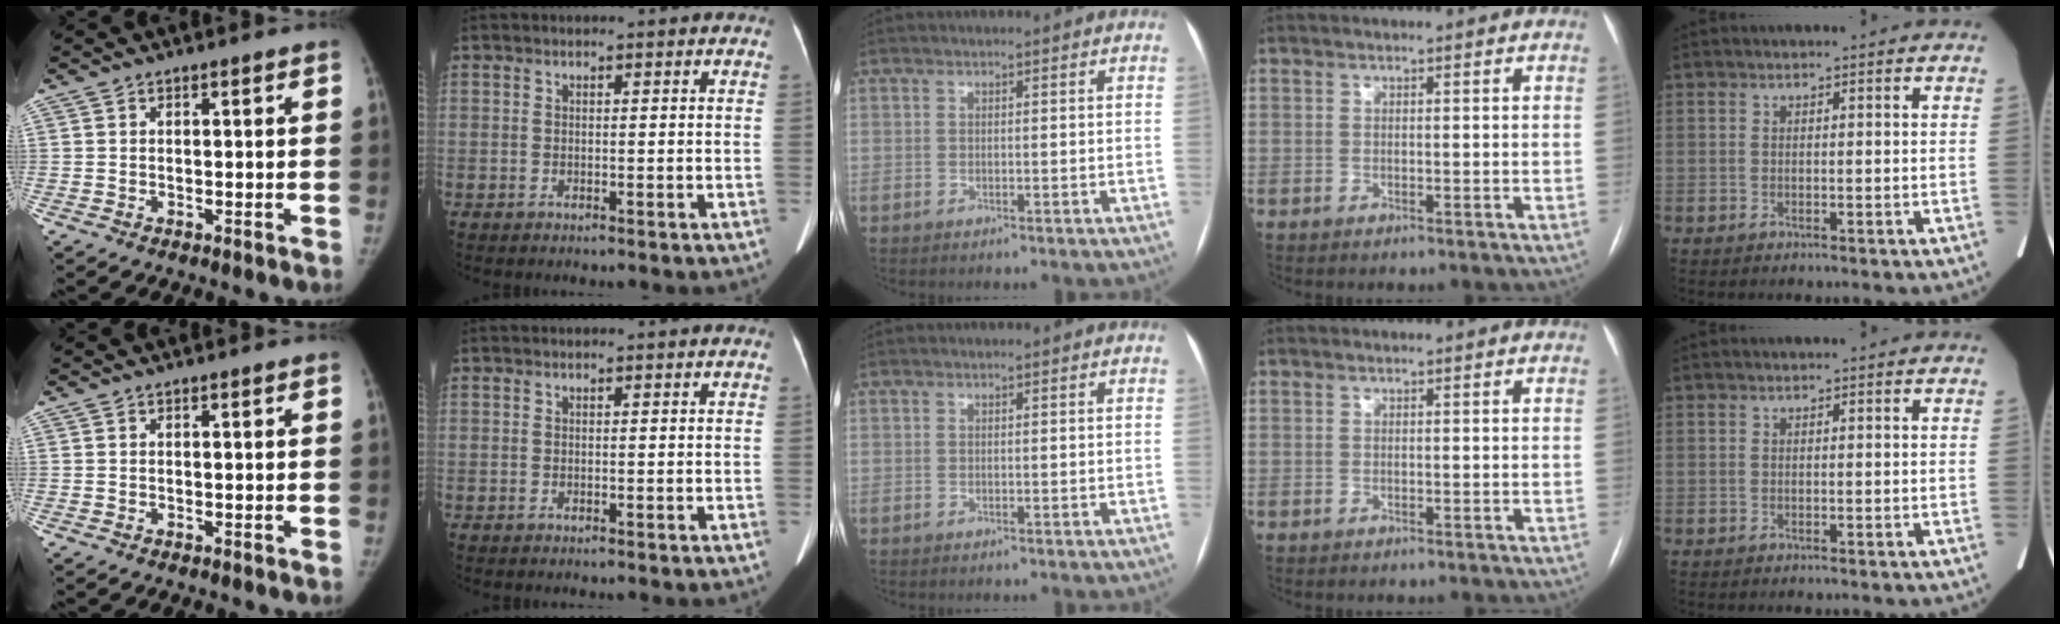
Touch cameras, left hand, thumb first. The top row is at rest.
{}